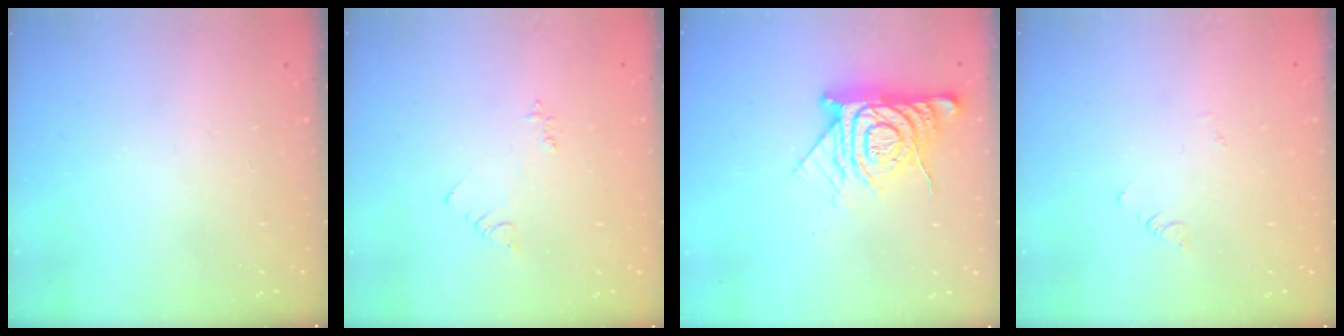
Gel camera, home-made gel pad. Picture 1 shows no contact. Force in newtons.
{"total": 3.9, "press": 3.8, "slide": 0.7}
{"total": 13.0, "press": 13.0, "slide": 1.0}
{"total": 1.9, "press": 1.9, "slide": 0.4}